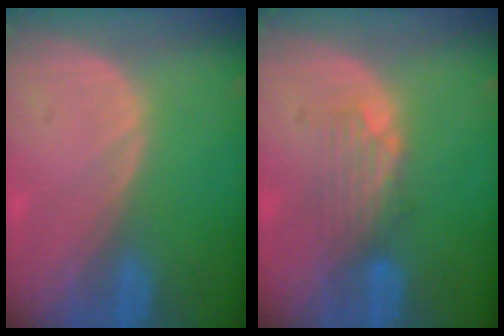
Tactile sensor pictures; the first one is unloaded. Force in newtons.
{"total": 4.0, "press": 3.6, "slide": 1.8}